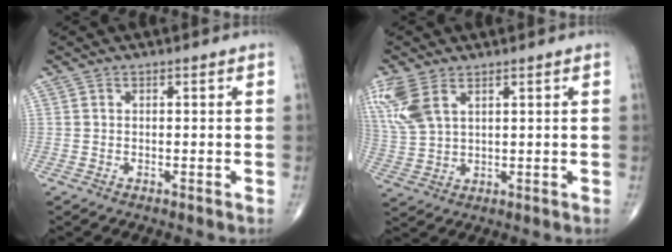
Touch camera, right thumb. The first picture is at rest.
{"total": 8.7, "force": [4.4, 4.3, 6.1], "torque": [-0.156, 0.000, 0.102]}